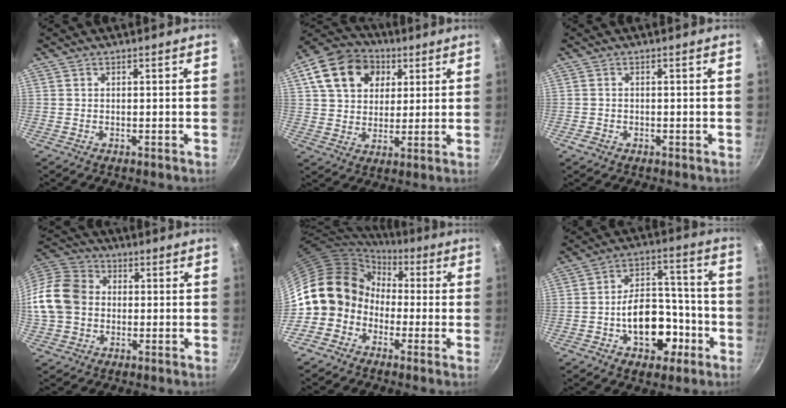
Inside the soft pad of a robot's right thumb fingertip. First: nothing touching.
{"total": 15.9, "force": [5.9, 12.1, 8.5], "torque": [-0.127, 0.008, 0.091]}
{"total": 1.5, "force": [-0.7, 1.1, 0.7], "torque": [-0.013, 0.001, -0.011]}
{"total": 14.2, "force": [-0.3, 11.6, 8.2], "torque": [-0.138, 0.027, -0.022]}
{"total": 12.2, "force": [-0.8, 10.8, 5.6], "torque": [-0.055, 0.036, -0.030]}
{"total": 15.3, "force": [-5.1, 10.0, 10.4], "torque": [-0.114, 0.055, -0.070]}